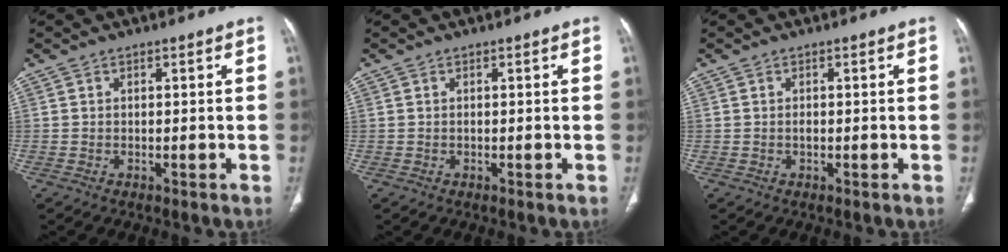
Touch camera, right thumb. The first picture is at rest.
{"total": 0.0}
{"total": 0.7, "force": [-0.1, 0.4, 0.6], "torque": [-0.011, 0.000, -0.003]}